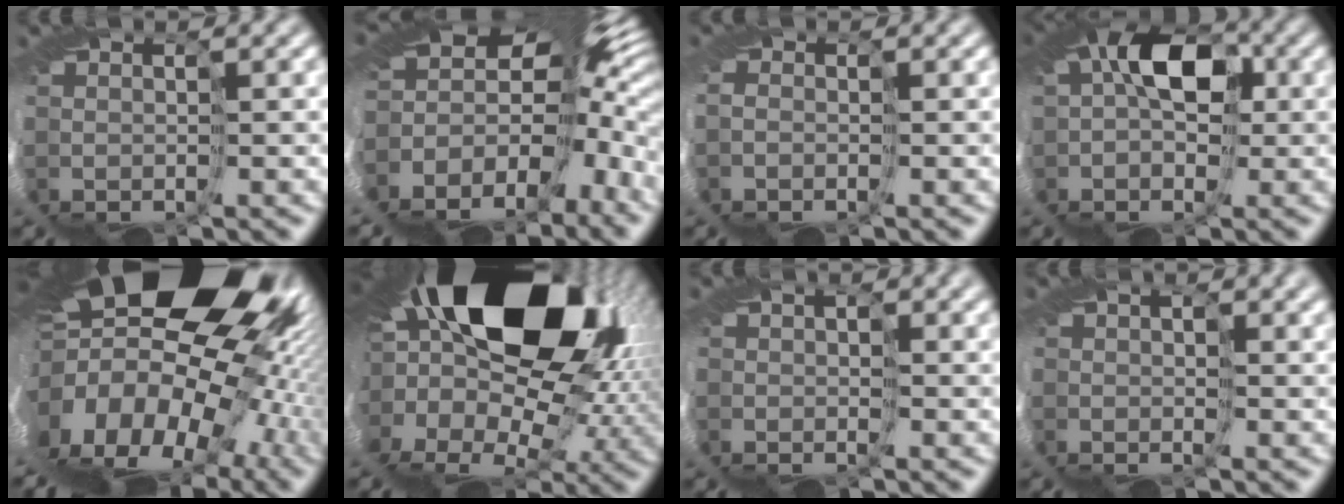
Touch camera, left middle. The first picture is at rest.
{"total": 12.1, "force": [-2.4, 6.2, 10.1], "torque": [-0.131, -0.005, 0.000]}
{"total": 0.6, "force": [-0.6, 0.1, -0.1], "torque": [-0.008, -0.005, -0.016]}
{"total": 6.8, "force": [1.6, 4.1, 5.2], "torque": [-0.082, 0.025, 0.005]}
{"total": 18.1, "force": [0.2, 13.4, 12.2], "torque": [-0.208, -0.012, -0.063]}
{"total": 19.5, "force": [6.2, 12.7, 13.4], "torque": [-0.232, 0.003, 0.071]}
{"total": 2.3, "force": [0.9, 1.6, 1.4], "torque": [-0.032, 0.010, 0.006]}
{"total": 3.1, "force": [1.4, 1.8, 2.1], "torque": [-0.047, 0.014, 0.014]}